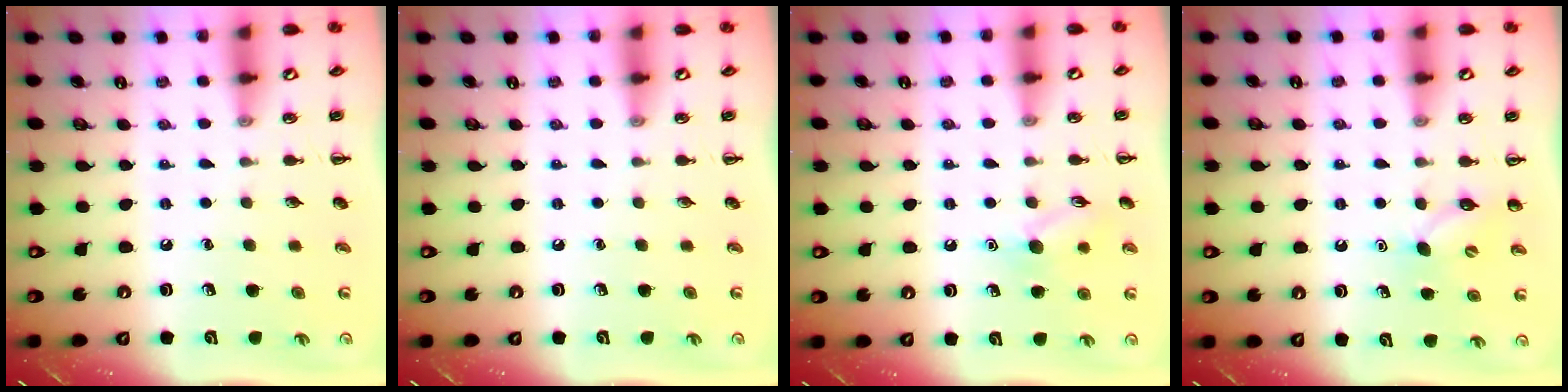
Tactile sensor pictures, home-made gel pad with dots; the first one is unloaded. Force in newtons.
{"total": 0.0}
{"total": 8.5, "press": 8.5, "slide": 1.1}
{"total": 4.4, "press": 4.2, "slide": 1.2}